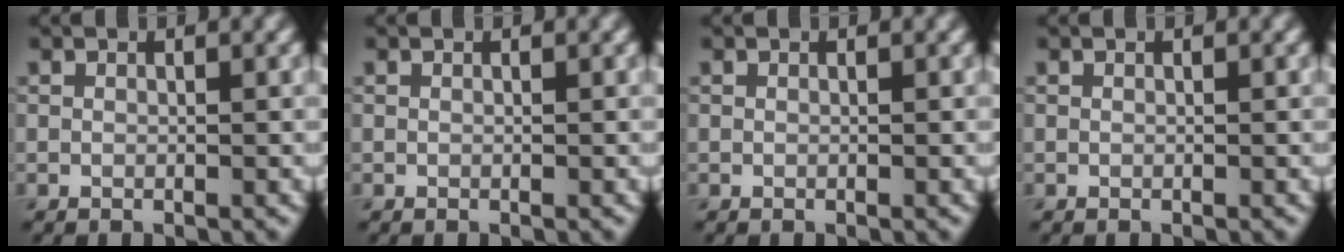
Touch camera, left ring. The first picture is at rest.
{"total": 0.0}
{"total": 0.0}
{"total": 0.0}